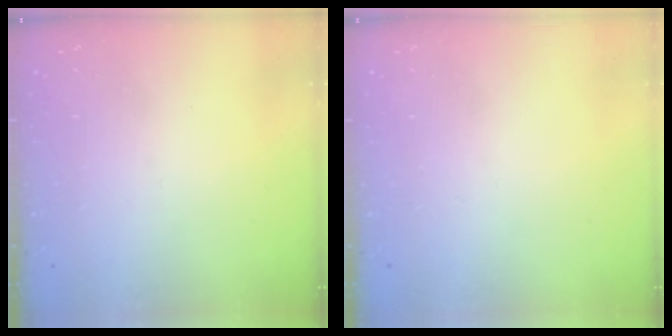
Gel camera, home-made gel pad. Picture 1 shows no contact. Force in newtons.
{"total": 1.6, "press": 1.6, "slide": 0.1}